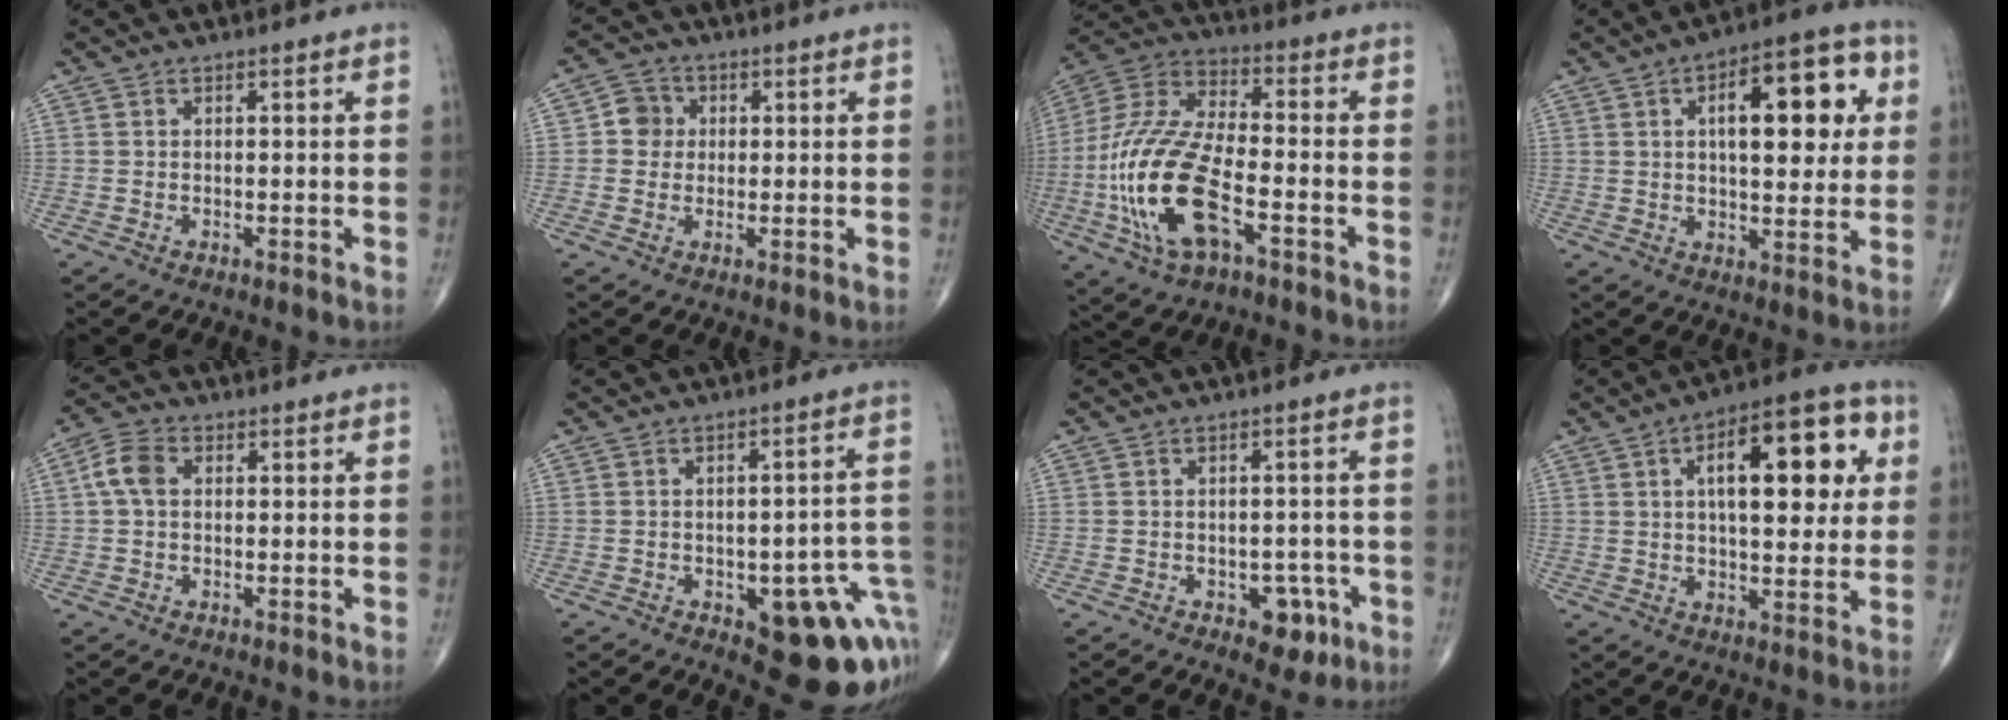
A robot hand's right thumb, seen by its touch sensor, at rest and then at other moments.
{"total": 4.4, "force": [0.5, 4.2, 1.4], "torque": [0.003, 0.007, 0.000]}
{"total": 21.1, "force": [-6.4, 9.0, 17.9], "torque": [-0.395, 0.023, -0.114]}
{"total": 16.5, "force": [4.3, 7.2, 14.2], "torque": [-0.160, 0.009, 0.055]}
{"total": 5.1, "force": [0.7, 3.5, 3.7], "torque": [-0.076, 0.016, 0.008]}
{"total": 16.8, "force": [-5.4, 7.0, 14.3], "torque": [-0.106, 0.038, -0.044]}
{"total": 5.4, "force": [-2.4, 3.5, 3.4], "torque": [-0.017, 0.013, -0.026]}
{"total": 18.4, "force": [5.0, 7.9, 15.9], "torque": [-0.188, 0.008, 0.065]}